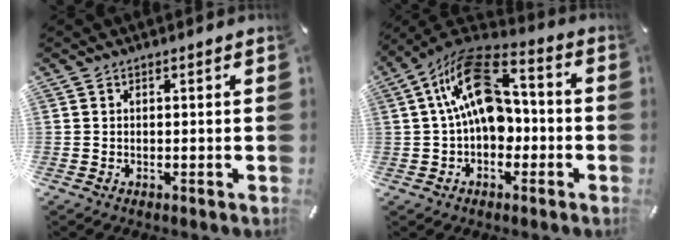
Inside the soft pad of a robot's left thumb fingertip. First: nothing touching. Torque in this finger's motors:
{"motor_torque": [1.80, 3.21, 1.26, 0.91, 0.27]}